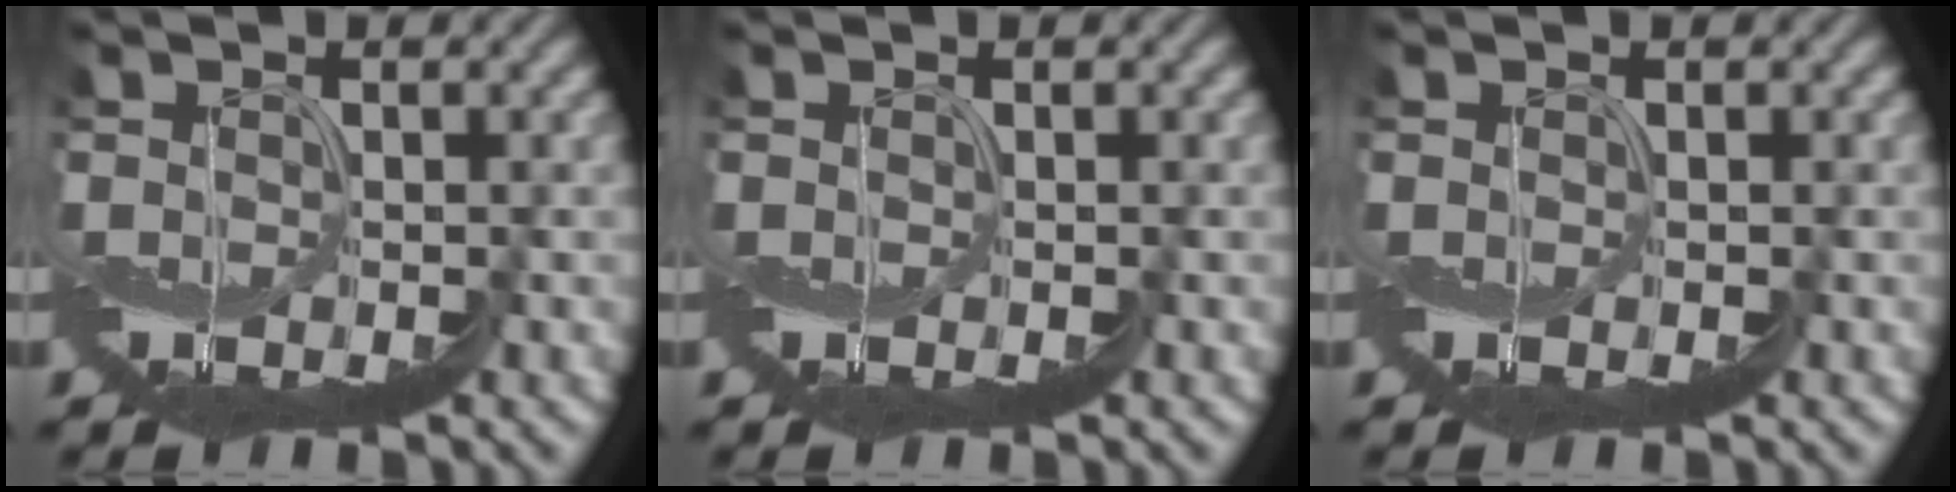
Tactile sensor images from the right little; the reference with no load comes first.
{"total": 0.0}
{"total": 0.0}